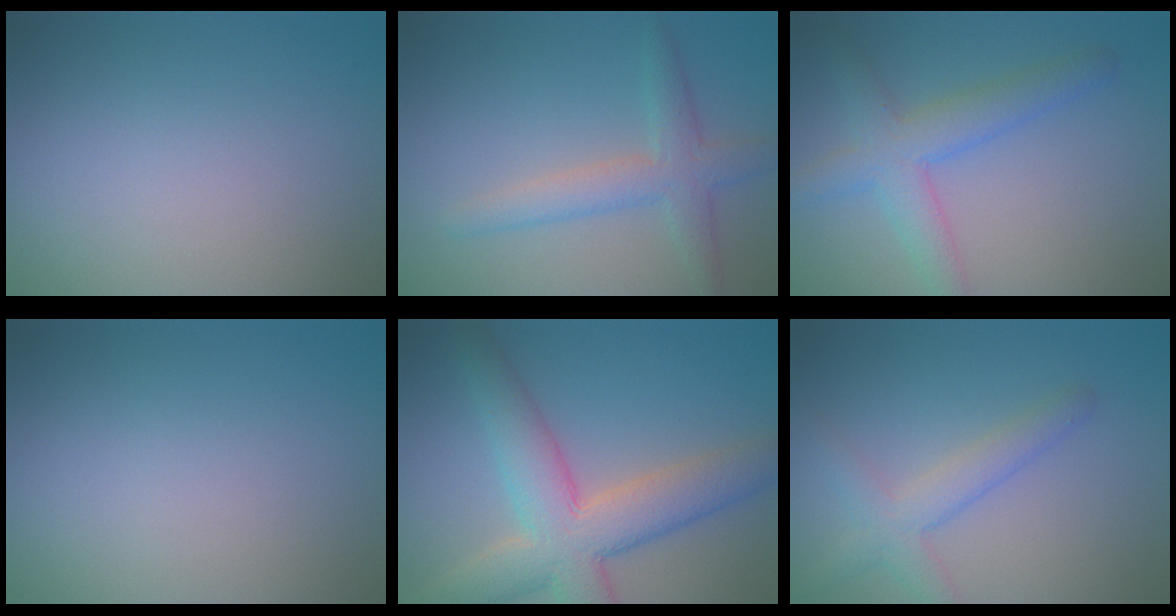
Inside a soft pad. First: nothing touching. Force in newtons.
{"total": 2.8, "press": 2.8, "slide": 0.2}
{"total": 4.3, "press": 4.3, "slide": 0.1}
{"total": 0.0}
{"total": 8.3, "press": 8.3, "slide": 0.5}
{"total": 3.2, "press": 3.2, "slide": 0.2}